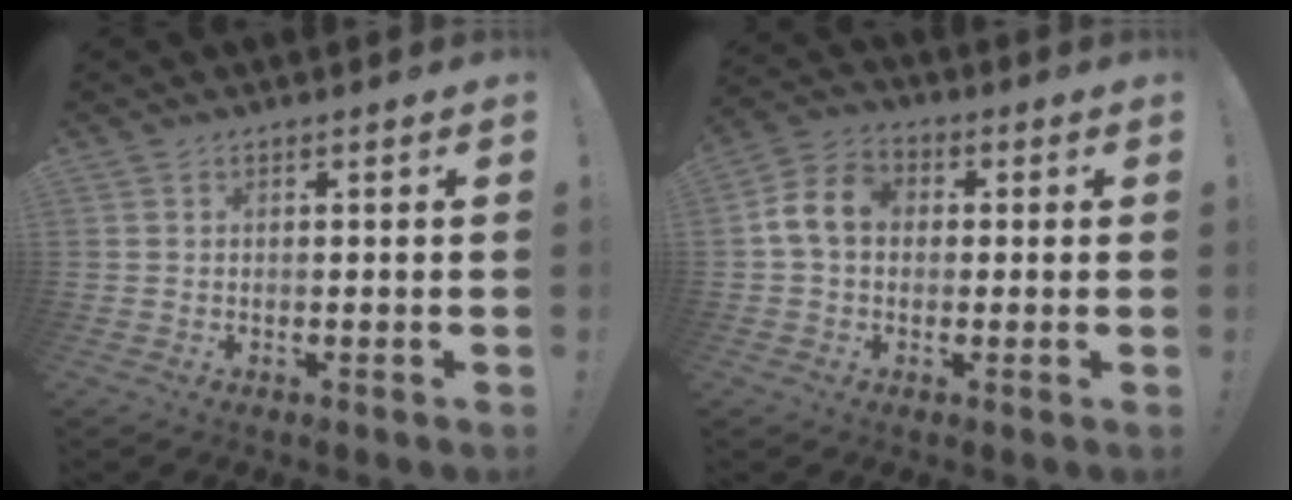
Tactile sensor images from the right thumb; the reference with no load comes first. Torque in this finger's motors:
{"motor_torque": [0.06, 0.35, 0.05, 0.04, 0.09]}